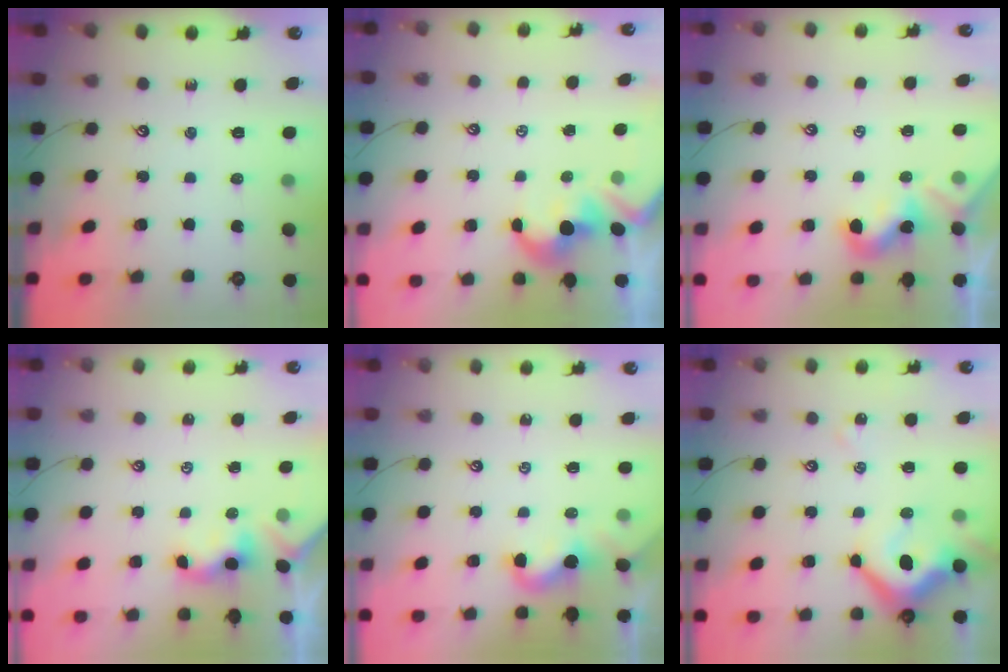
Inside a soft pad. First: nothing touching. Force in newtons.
{"total": 1.7, "press": 1.4, "slide": 1.0}
{"total": 1.8, "press": 1.8, "slide": 0.4}
{"total": 1.0, "press": 0.9, "slide": 0.4}
{"total": 1.8, "press": 1.8, "slide": 0.3}
{"total": 12.0, "press": 11.8, "slide": 1.8}